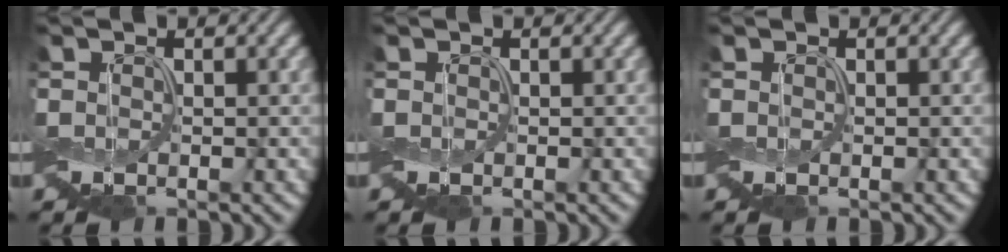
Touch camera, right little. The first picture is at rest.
{"total": 0.0}
{"total": 0.0}